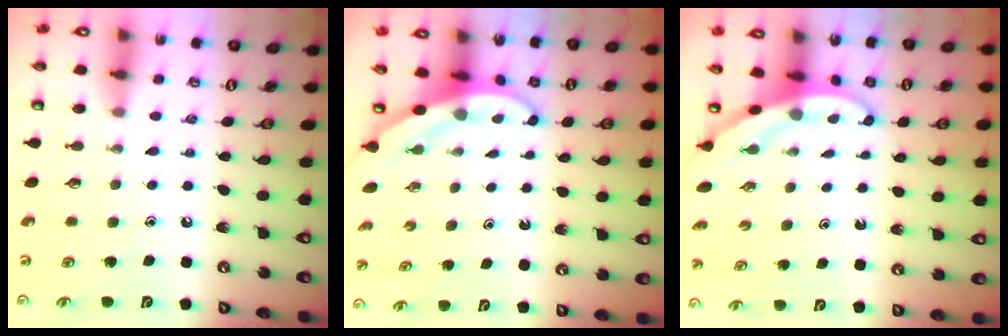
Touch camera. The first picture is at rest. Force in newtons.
{"total": 3.4, "press": 3.4, "slide": 0.1}
{"total": 3.1, "press": 3.1, "slide": 0.1}